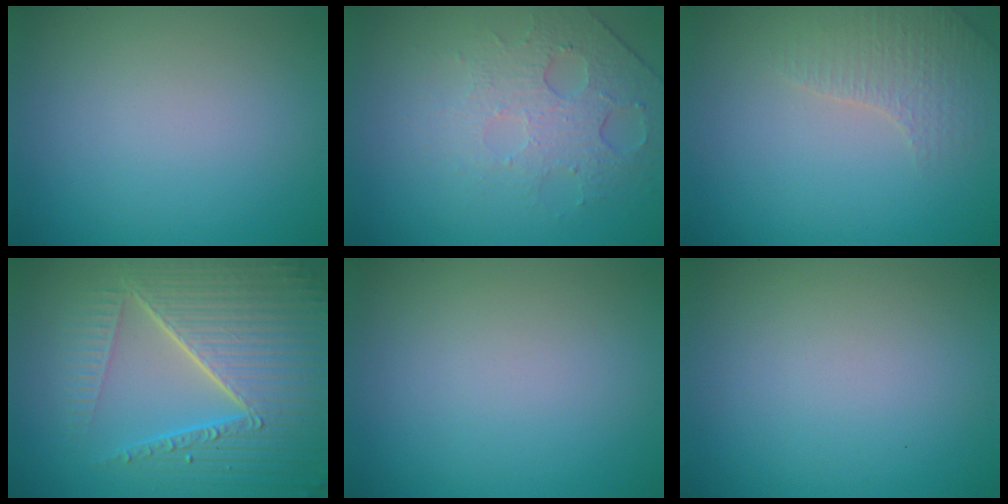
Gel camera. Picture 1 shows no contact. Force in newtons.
{"total": 4.6, "press": 3.0, "slide": 3.5}
{"total": 2.6, "press": 2.5, "slide": 0.5}
{"total": 8.7, "press": 6.0, "slide": 6.3}
{"total": 0.0}
{"total": 0.0}